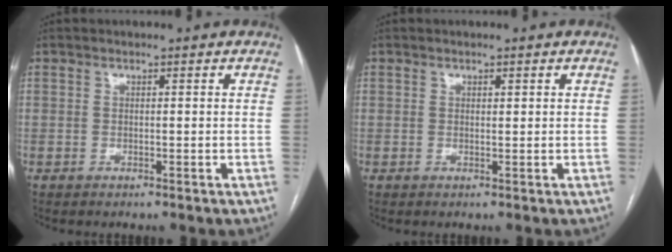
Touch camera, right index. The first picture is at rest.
{"total": 0.6, "force": [0.3, 0.2, 0.4], "torque": [-0.008, -0.001, 0.004]}